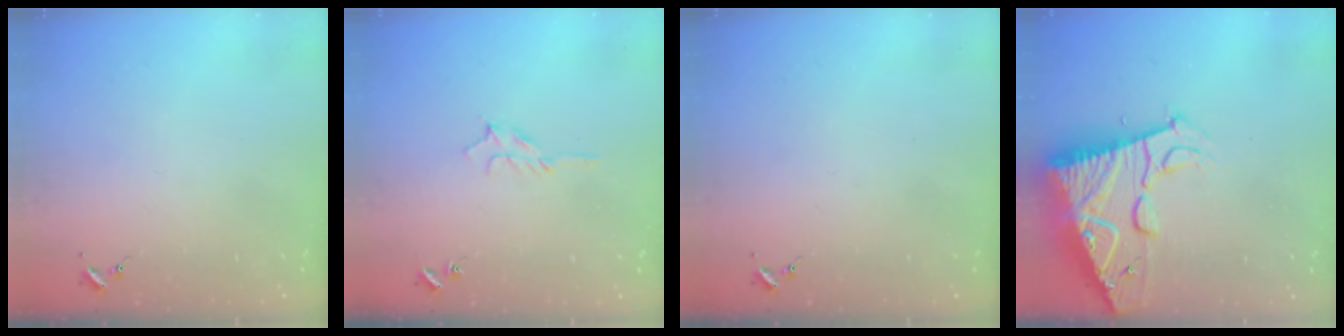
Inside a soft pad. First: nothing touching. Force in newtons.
{"total": 6.3, "press": 6.3, "slide": 0.7}
{"total": 0.0}
{"total": 18.3, "press": 18.2, "slide": 1.7}